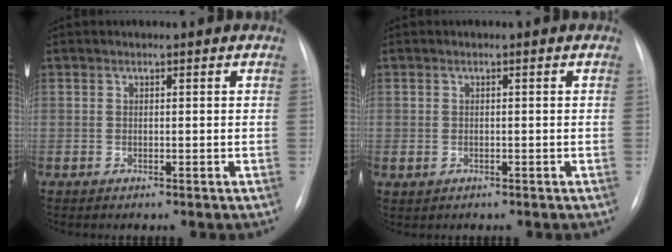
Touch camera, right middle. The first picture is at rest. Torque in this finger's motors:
{"motor_torque": [1.12, -1.02, 1.04, 0.21]}